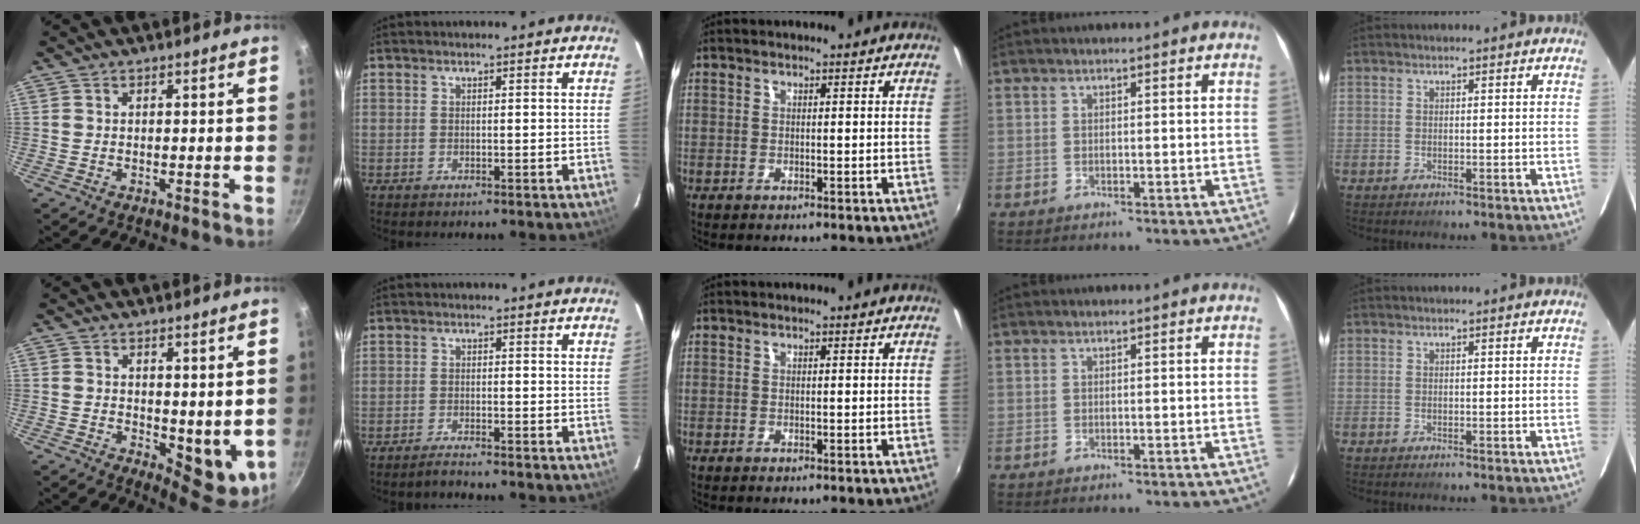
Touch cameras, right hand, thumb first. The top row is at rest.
{"thumb": {"total": 6.9, "force": [1.6, 3.7, 5.6], "torque": [-0.057, -0.019, 0.034]}, "index": {"total": 2.3, "force": [-2.2, 0.0, 0.7], "torque": [-0.025, -0.005, -0.042]}}